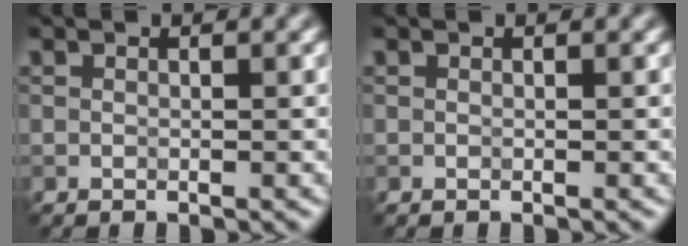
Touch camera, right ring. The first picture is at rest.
{"total": 0.0}